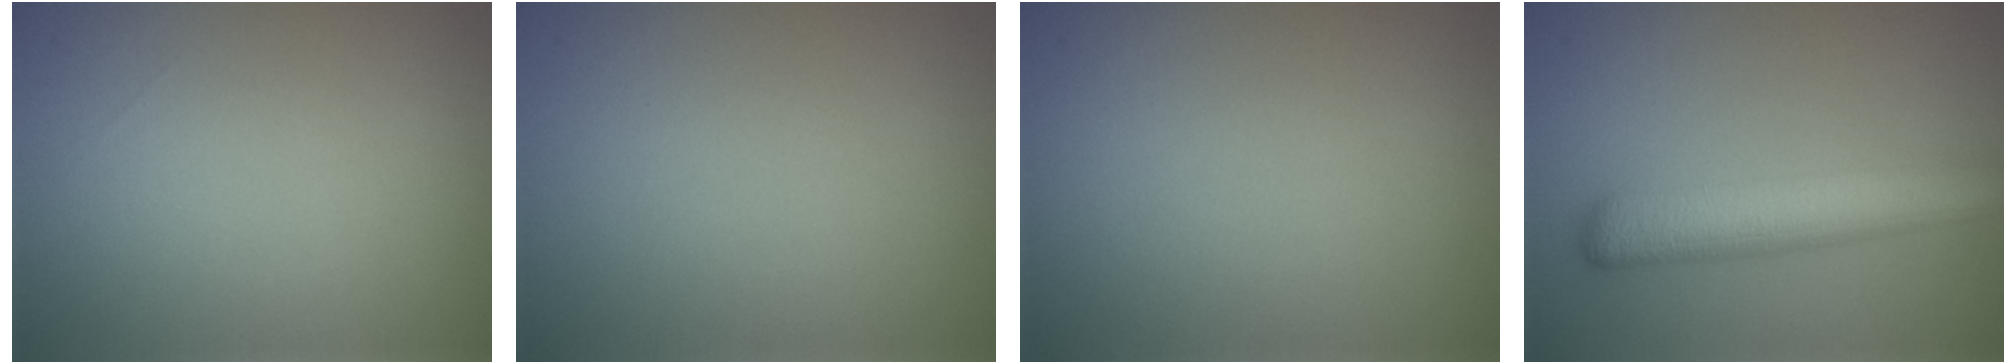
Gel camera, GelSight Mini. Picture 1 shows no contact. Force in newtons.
{"total": 0.0}
{"total": 0.0}
{"total": 6.3, "press": 6.3, "slide": 0.2}